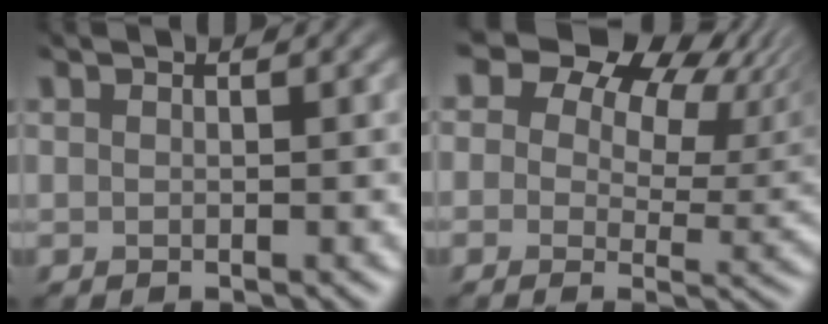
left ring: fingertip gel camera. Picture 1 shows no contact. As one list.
[{"total": 11.1, "force": [6.2, 6.8, 6.3], "torque": [-0.098, -0.001, 0.085]}]